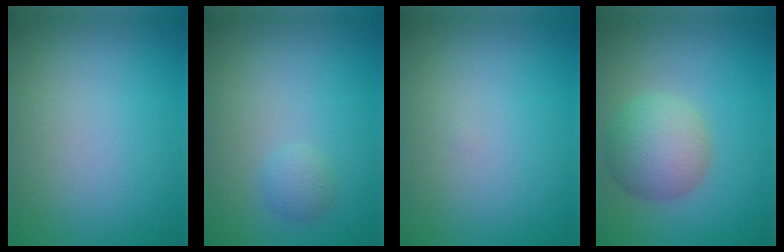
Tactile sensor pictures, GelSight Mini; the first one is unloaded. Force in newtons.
{"total": 1.3, "press": 1.3, "slide": 0.1}
{"total": 0.0}
{"total": 4.8, "press": 4.8, "slide": 0.3}